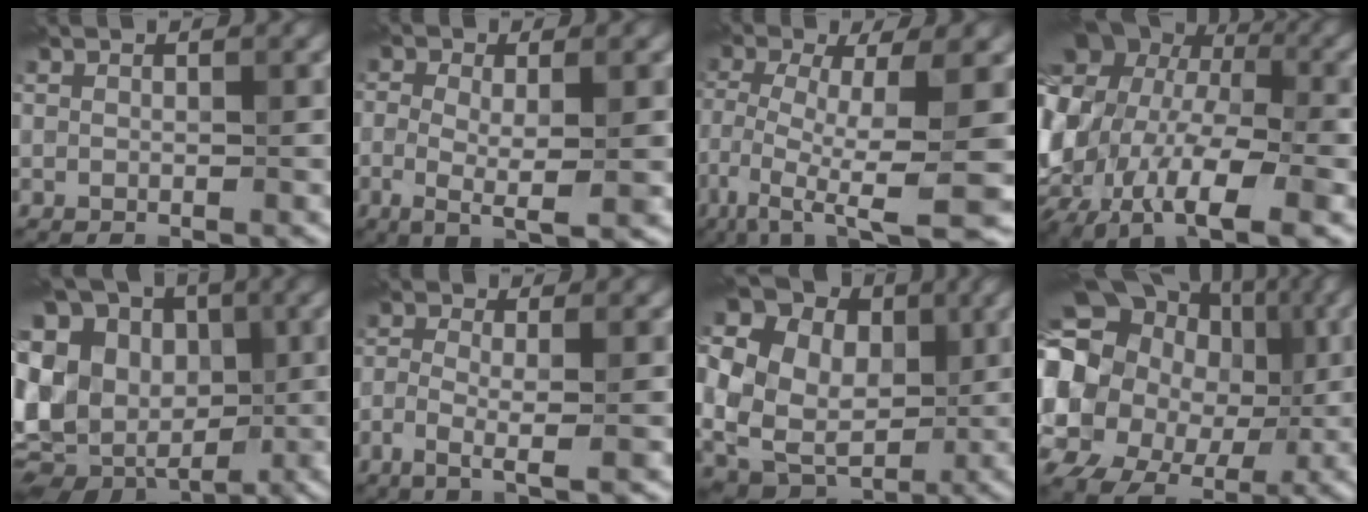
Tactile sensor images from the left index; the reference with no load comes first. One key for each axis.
{"total": 4.7, "fx": -0.6, "fy": 1.4, "fz": 4.5, "tx": -0.083, "ty": -0.003, "tz": -0.009}
{"total": 11.2, "fx": -4.9, "fy": 2.5, "fz": 9.7, "tx": -0.182, "ty": -0.010, "tz": -0.082}
{"total": 17.0, "fx": 0.1, "fy": 11.1, "fz": 12.8, "tx": -0.233, "ty": -0.021, "tz": 0.043}
{"total": 19.6, "fx": 1.1, "fy": 15.9, "fz": 11.4, "tx": -0.251, "ty": 0.055, "tz": -0.014}
{"total": 3.6, "fx": -1.1, "fy": 0.5, "fz": 3.3, "tx": -0.067, "ty": 0.004, "tz": -0.022}
{"total": 22.0, "fx": 5.6, "fy": 18.4, "fz": 10.5, "tx": -0.244, "ty": 0.048, "tz": 0.055}
{"total": 18.7, "fx": 3.2, "fy": 15.8, "fz": 9.6, "tx": -0.205, "ty": 0.037, "tz": 0.039}